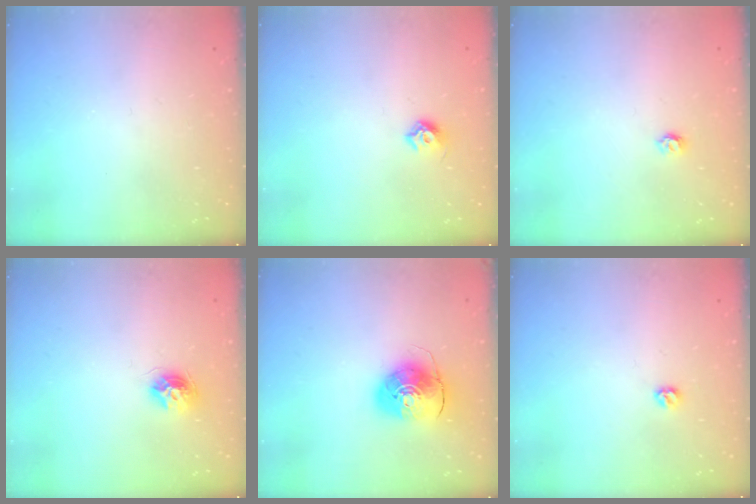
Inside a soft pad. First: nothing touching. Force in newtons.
{"total": 6.0, "press": 5.9, "slide": 1.2}
{"total": 3.6, "press": 3.6, "slide": 0.4}
{"total": 9.1, "press": 9.1, "slide": 0.3}
{"total": 9.2, "press": 9.1, "slide": 1.2}
{"total": 5.1, "press": 5.0, "slide": 0.7}